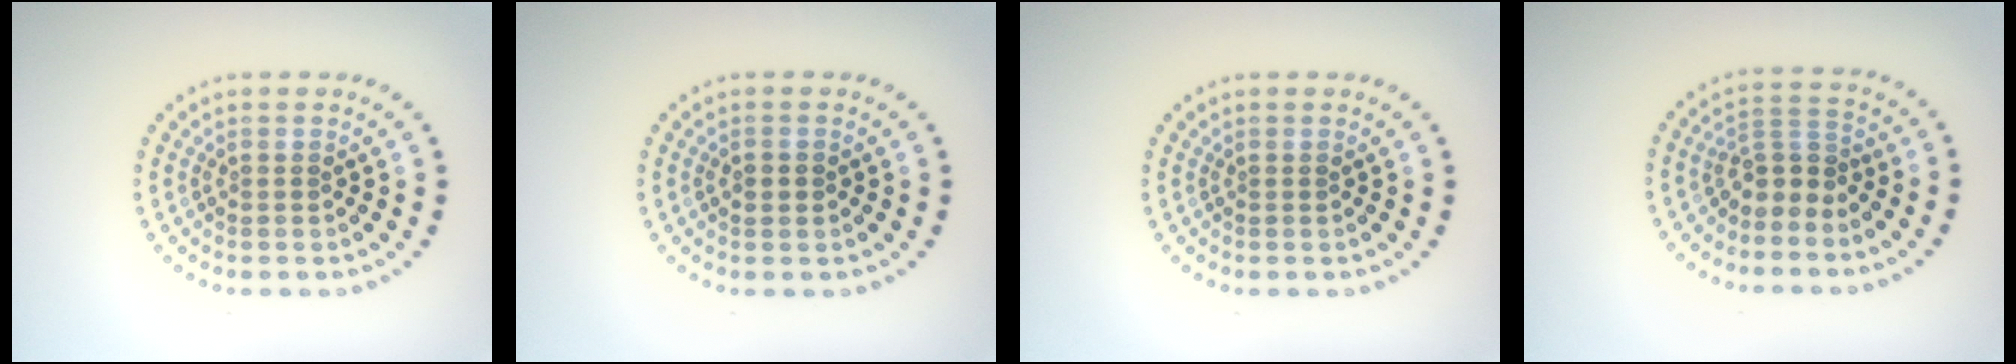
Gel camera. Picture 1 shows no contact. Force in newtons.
{"total": 1.5, "press": 1.5, "slide": 0.2}
{"total": 0.0}
{"total": 2.7, "press": 2.0, "slide": 1.9}